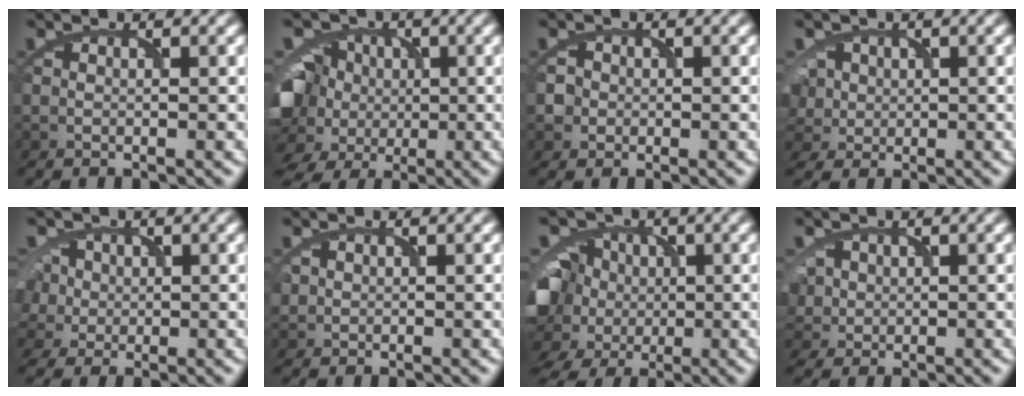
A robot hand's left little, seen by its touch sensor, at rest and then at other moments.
{"total": 8.7, "force": [-1.8, 7.4, 4.0], "torque": [-0.078, 0.004, -0.037]}
{"total": 1.8, "force": [-0.2, 1.8, 0.0], "torque": [0.014, 0.007, -0.006]}
{"total": 5.1, "force": [0.2, 4.6, 2.2], "torque": [-0.060, 0.030, -0.001]}
{"total": 6.2, "force": [0.5, 5.3, 3.1], "torque": [-0.074, 0.030, -0.004]}
{"total": 0.8, "force": [0.3, 0.7, -0.2], "torque": [0.009, 0.000, 0.011]}
{"total": 8.8, "force": [-1.8, 7.5, 4.1], "torque": [-0.081, 0.003, -0.039]}
{"total": 3.7, "force": [0.4, 3.4, 1.3], "torque": [-0.039, 0.016, 0.015]}